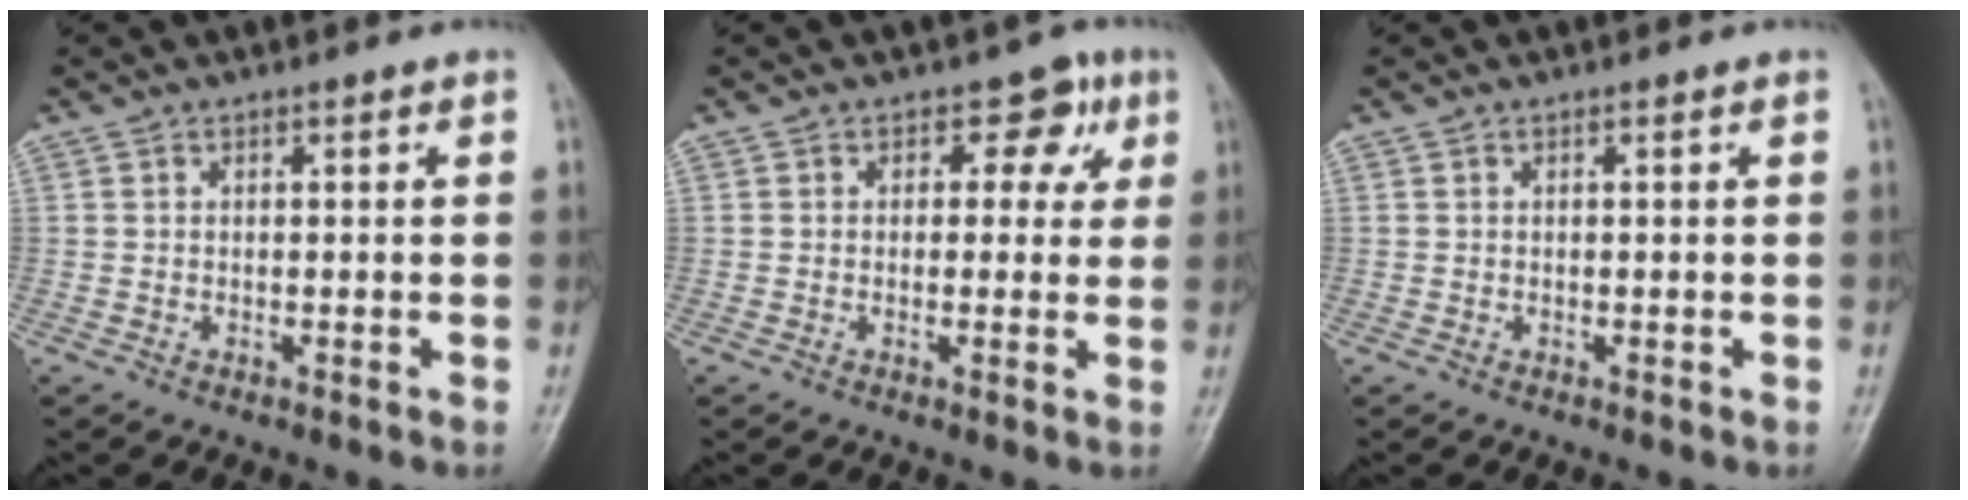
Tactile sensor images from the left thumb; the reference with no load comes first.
{"total": 5.1, "force": [1.8, 3.9, 2.8], "torque": [0.010, 0.001, 0.010]}
{"total": 0.0}